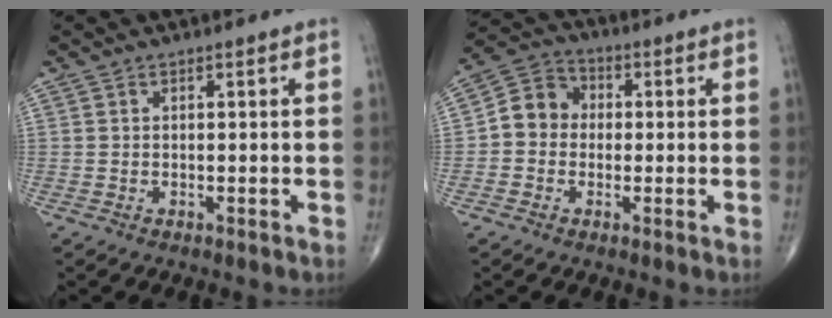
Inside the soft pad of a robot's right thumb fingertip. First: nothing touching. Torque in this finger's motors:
{"motor_torque": [0.98, 0.92, 0.38, -0.24, 0.00]}